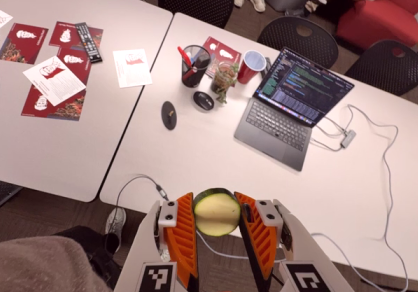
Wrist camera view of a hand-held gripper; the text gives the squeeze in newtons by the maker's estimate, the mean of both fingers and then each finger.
{"total": 11.5, "left": 11.5, "right": 11.6}